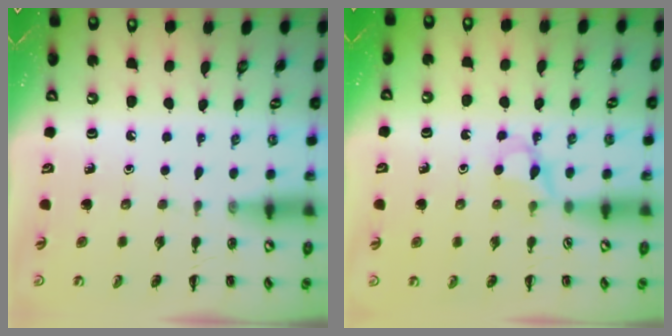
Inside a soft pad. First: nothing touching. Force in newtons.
{"total": 3.8, "press": 3.6, "slide": 1.3}